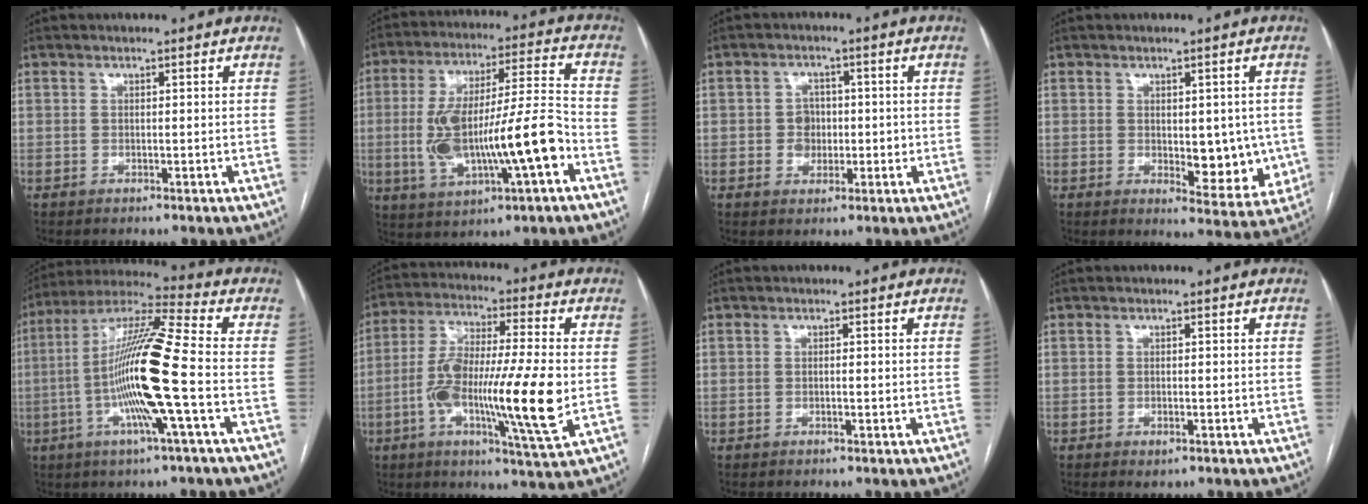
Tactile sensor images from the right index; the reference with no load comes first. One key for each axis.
{"total": 17.3, "fx": -4.2, "fy": 2.9, "fz": 16.5, "tx": -0.310, "ty": 0.013, "tz": -0.059}
{"total": 3.9, "fx": -0.3, "fy": 3.4, "fz": 1.7, "tx": -0.018, "ty": 0.013, "tz": 0.000}
{"total": 8.8, "fx": -0.5, "fy": 4.3, "fz": 7.7, "tx": -0.079, "ty": -0.007, "tz": 0.004}
{"total": 16.6, "fx": -3.2, "fy": -0.4, "fz": 16.3, "tx": -0.313, "ty": -0.003, "tz": -0.073}
{"total": 17.7, "fx": -2.9, "fy": 1.5, "fz": 17.4, "tx": -0.317, "ty": -0.007, "tz": -0.054}
{"total": 0.6, "fx": -0.1, "fy": 0.2, "fz": 0.6, "tx": -0.010, "ty": -0.001, "tz": -0.001}
{"total": 1.3, "fx": -0.7, "fy": 0.5, "fz": 0.9, "tx": -0.014, "ty": -0.002, "tz": -0.006}